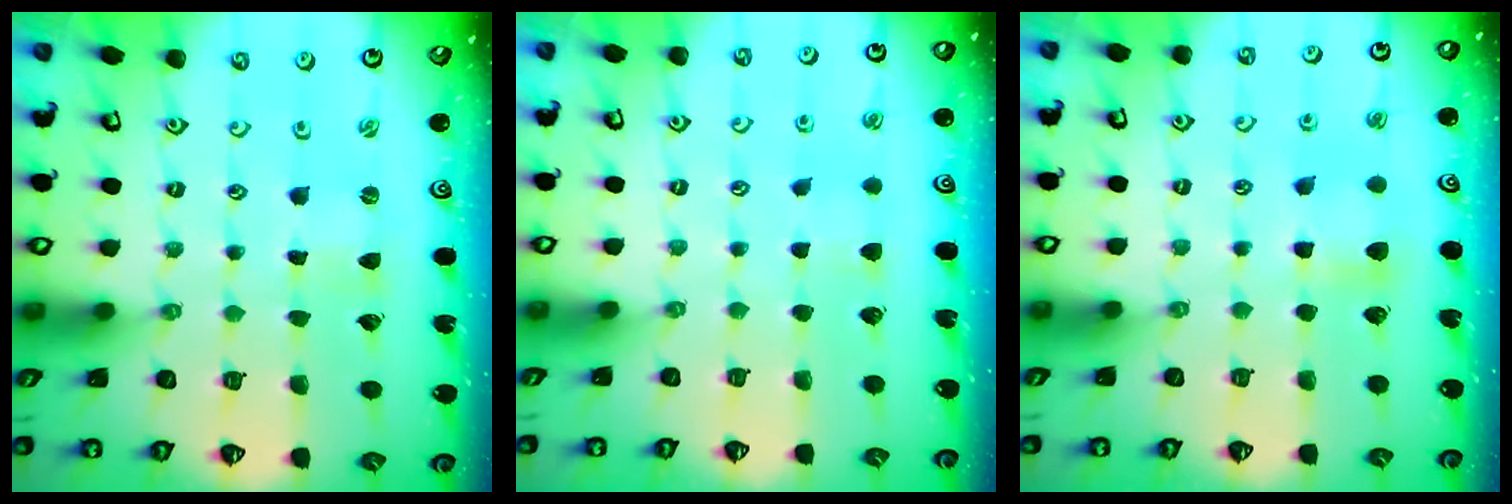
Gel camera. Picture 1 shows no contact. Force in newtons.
{"total": 3.7, "press": 3.6, "slide": 0.6}
{"total": 5.5, "press": 5.5, "slide": 0.8}